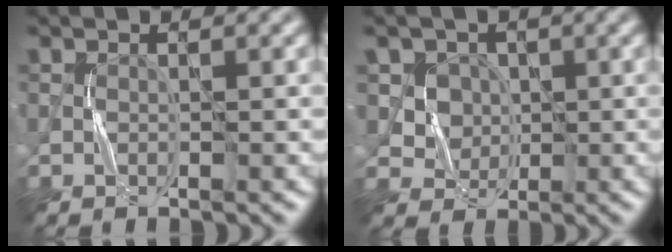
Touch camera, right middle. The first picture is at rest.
{"total": 4.3, "force": [1.7, 3.7, 1.3], "torque": [-0.024, 0.001, 0.036]}